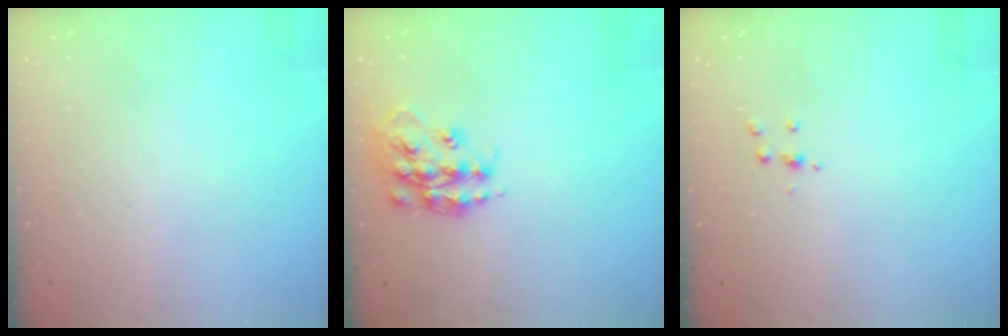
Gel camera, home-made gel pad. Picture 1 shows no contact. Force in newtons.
{"total": 15.2, "press": 15.2, "slide": 0.9}
{"total": 4.5, "press": 4.5, "slide": 0.6}